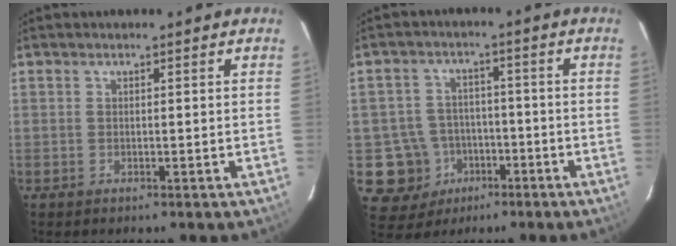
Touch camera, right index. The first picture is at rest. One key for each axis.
{"total": 9.8, "fx": -3.4, "fy": 9.1, "fz": 1.2, "tx": -0.056, "ty": 0.032, "tz": -0.040}